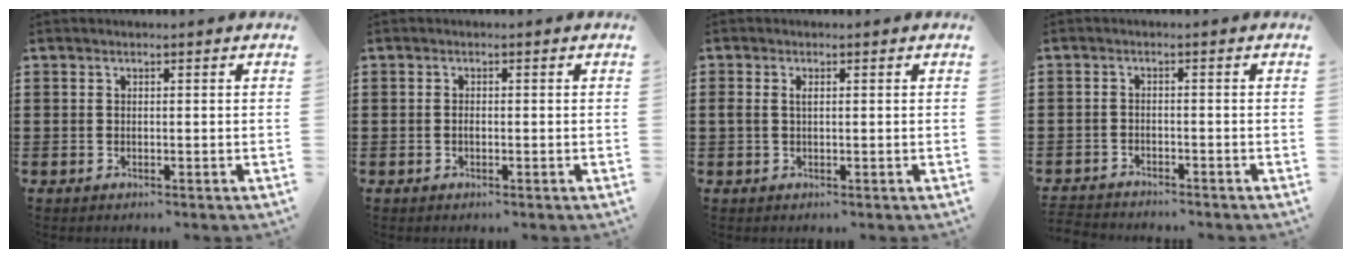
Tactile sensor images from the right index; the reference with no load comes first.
{"total": 0.7, "force": [-0.2, 0.3, 0.6], "torque": [-0.013, -0.003, -0.003]}
{"total": 1.1, "force": [0.2, 0.5, 1.0], "torque": [-0.019, 0.006, 0.002]}
{"total": 2.1, "force": [-2.1, 0.0, -0.2], "torque": [-0.002, -0.002, -0.047]}